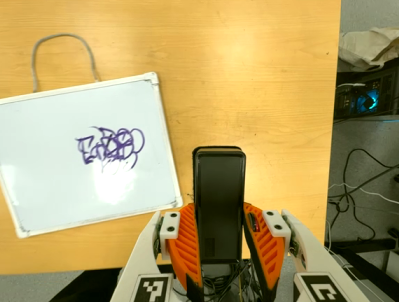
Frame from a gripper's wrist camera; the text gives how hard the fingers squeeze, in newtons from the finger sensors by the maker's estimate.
{"total": 4.1, "left": 2.7, "right": 5.4}